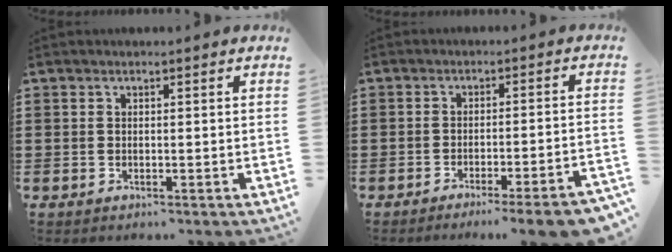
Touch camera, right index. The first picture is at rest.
{"total": 4.4, "force": [-3.5, -0.4, 2.6], "torque": [-0.040, -0.015, -0.064]}